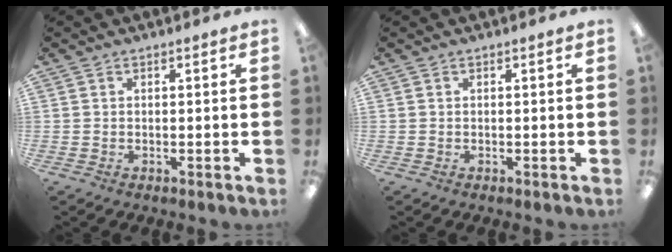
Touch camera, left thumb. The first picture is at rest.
{"total": 0.0}